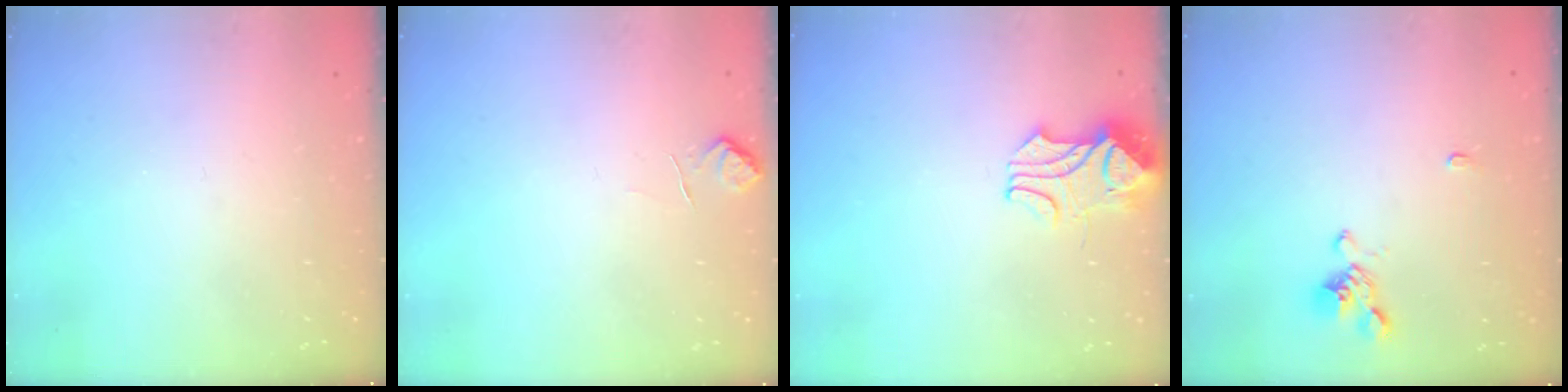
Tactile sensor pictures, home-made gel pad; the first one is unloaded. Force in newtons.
{"total": 1.6, "press": 1.2, "slide": 0.9}
{"total": 2.1, "press": 1.9, "slide": 0.8}
{"total": 1.6, "press": 1.3, "slide": 0.9}